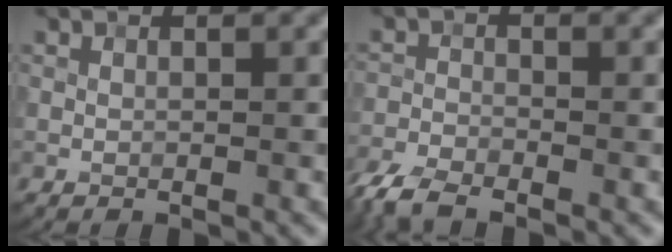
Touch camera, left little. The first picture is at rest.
{"total": 4.2, "force": [-3.6, 1.2, 1.9], "torque": [-0.041, -0.008, -0.084]}